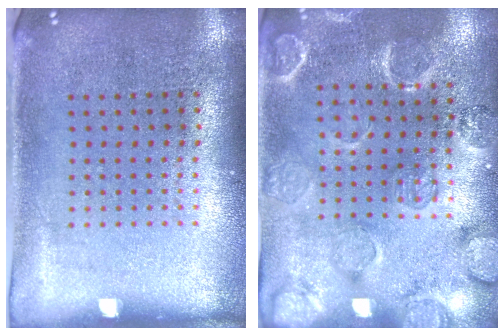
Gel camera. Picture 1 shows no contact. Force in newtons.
{"total": 2.4, "press": 2.2, "slide": 0.9}